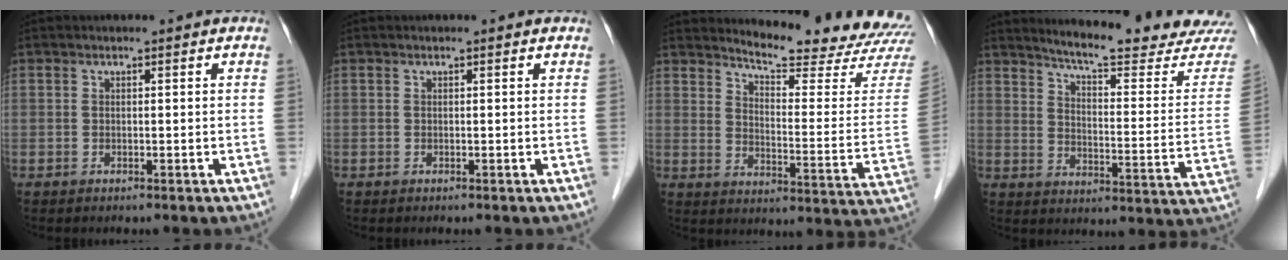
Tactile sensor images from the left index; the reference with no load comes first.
{"total": 0.0}
{"total": 18.3, "force": [17.7, 0.2, 4.8], "torque": [-0.072, -0.128, 0.208]}
{"total": 19.7, "force": [18.5, 0.0, 6.6], "torque": [-0.096, -0.105, 0.226]}